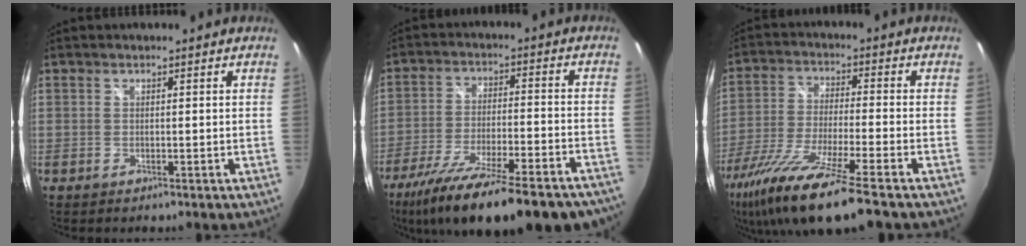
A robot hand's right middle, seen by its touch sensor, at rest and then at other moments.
{"total": 27.7, "force": [-22.1, 6.1, 15.6], "torque": [-0.276, -0.066, -0.321]}
{"total": 18.1, "force": [-12.9, 1.1, 12.6], "torque": [-0.255, -0.058, -0.231]}